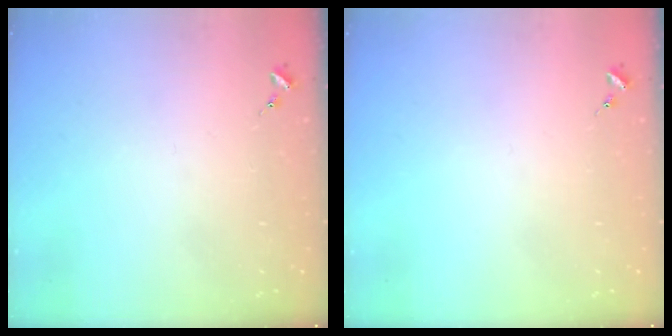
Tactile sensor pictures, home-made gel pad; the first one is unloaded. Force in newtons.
{"total": 0.0}